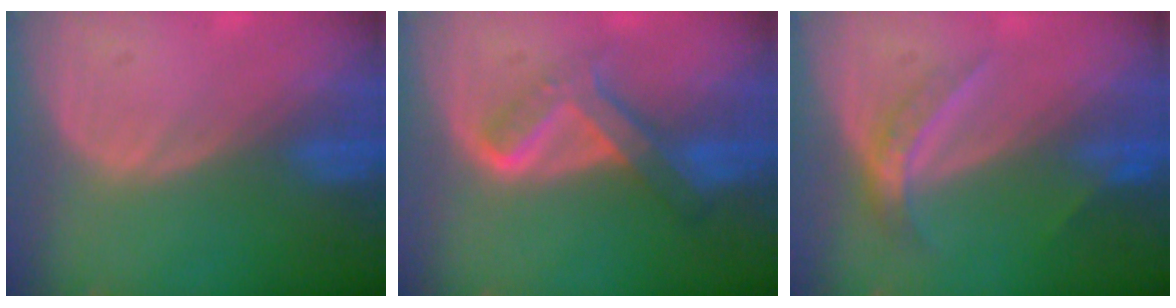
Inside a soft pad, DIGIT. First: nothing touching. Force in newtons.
{"total": 6.7, "press": 5.7, "slide": 3.6}
{"total": 4.5, "press": 4.0, "slide": 2.1}